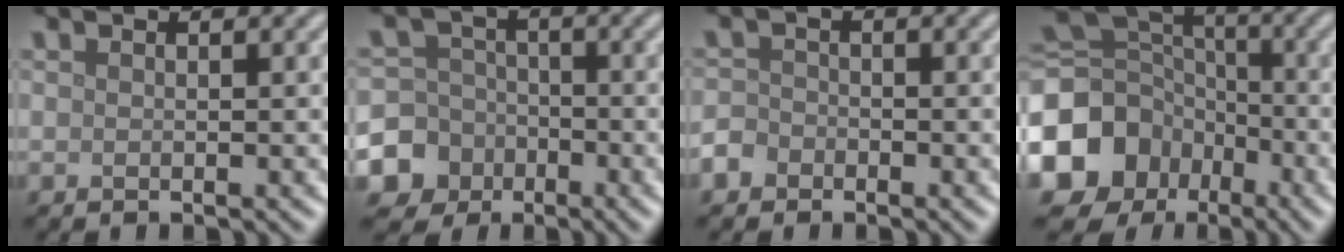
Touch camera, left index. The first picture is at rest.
{"total": 8.0, "force": [-3.3, 7.2, 0.9], "torque": [-0.018, -0.012, -0.085]}
{"total": 1.9, "force": [-1.2, 1.4, 0.4], "torque": [0.000, 0.004, -0.030]}
{"total": 13.9, "force": [-6.3, 11.4, 5.0], "torque": [-0.147, -0.023, -0.123]}